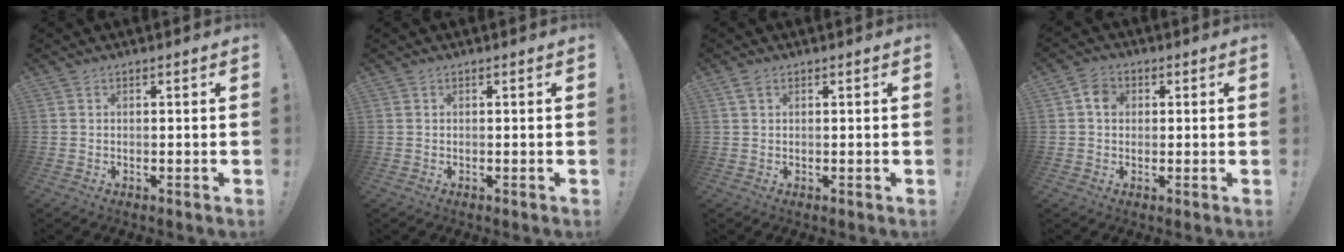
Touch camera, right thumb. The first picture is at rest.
{"total": 0.0}
{"total": 1.3, "force": [0.6, 0.7, 0.9], "torque": [-0.018, 0.004, 0.011]}
{"total": 4.8, "force": [0.8, 4.0, 2.5], "torque": [-0.030, 0.005, 0.012]}